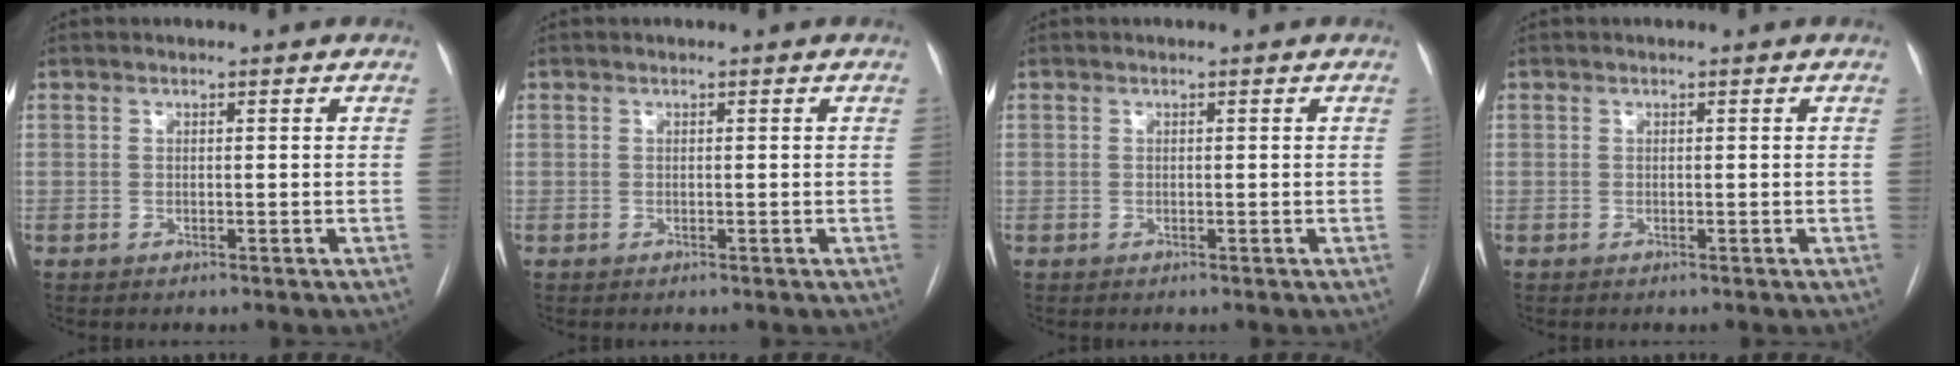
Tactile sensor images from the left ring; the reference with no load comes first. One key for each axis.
{"total": 0.0}
{"total": 0.0}
{"total": 0.0}